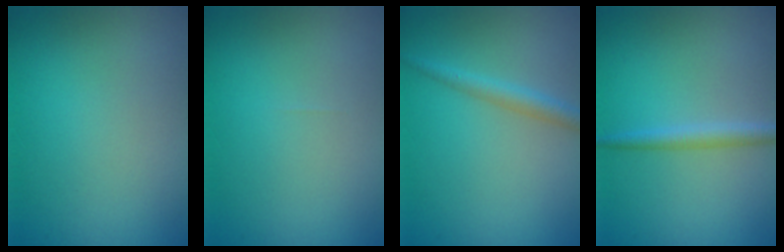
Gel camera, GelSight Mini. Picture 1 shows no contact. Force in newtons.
{"total": 0.0}
{"total": 2.0, "press": 2.0, "slide": 0.1}
{"total": 1.8, "press": 1.8, "slide": 0.0}